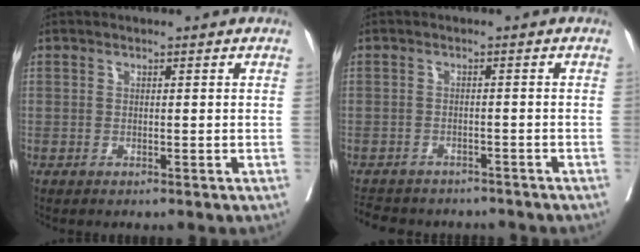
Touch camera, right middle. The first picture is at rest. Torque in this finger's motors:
{"motor_torque": [0.37, -0.46, 0.06, 0.02]}